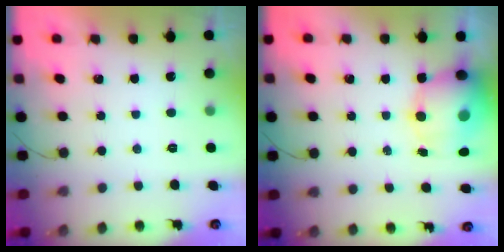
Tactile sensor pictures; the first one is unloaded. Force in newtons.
{"total": 13.1, "press": 12.7, "slide": 3.4}